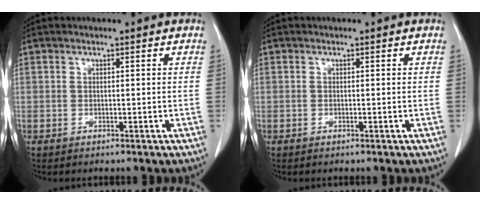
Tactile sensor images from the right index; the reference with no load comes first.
{"total": 0.0}